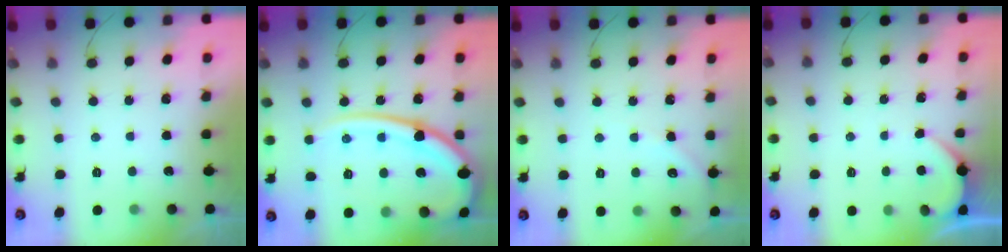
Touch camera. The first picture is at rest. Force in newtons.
{"total": 18.2, "press": 18.1, "slide": 1.9}
{"total": 2.2, "press": 2.2, "slide": 0.4}
{"total": 2.1, "press": 2.1, "slide": 0.3}